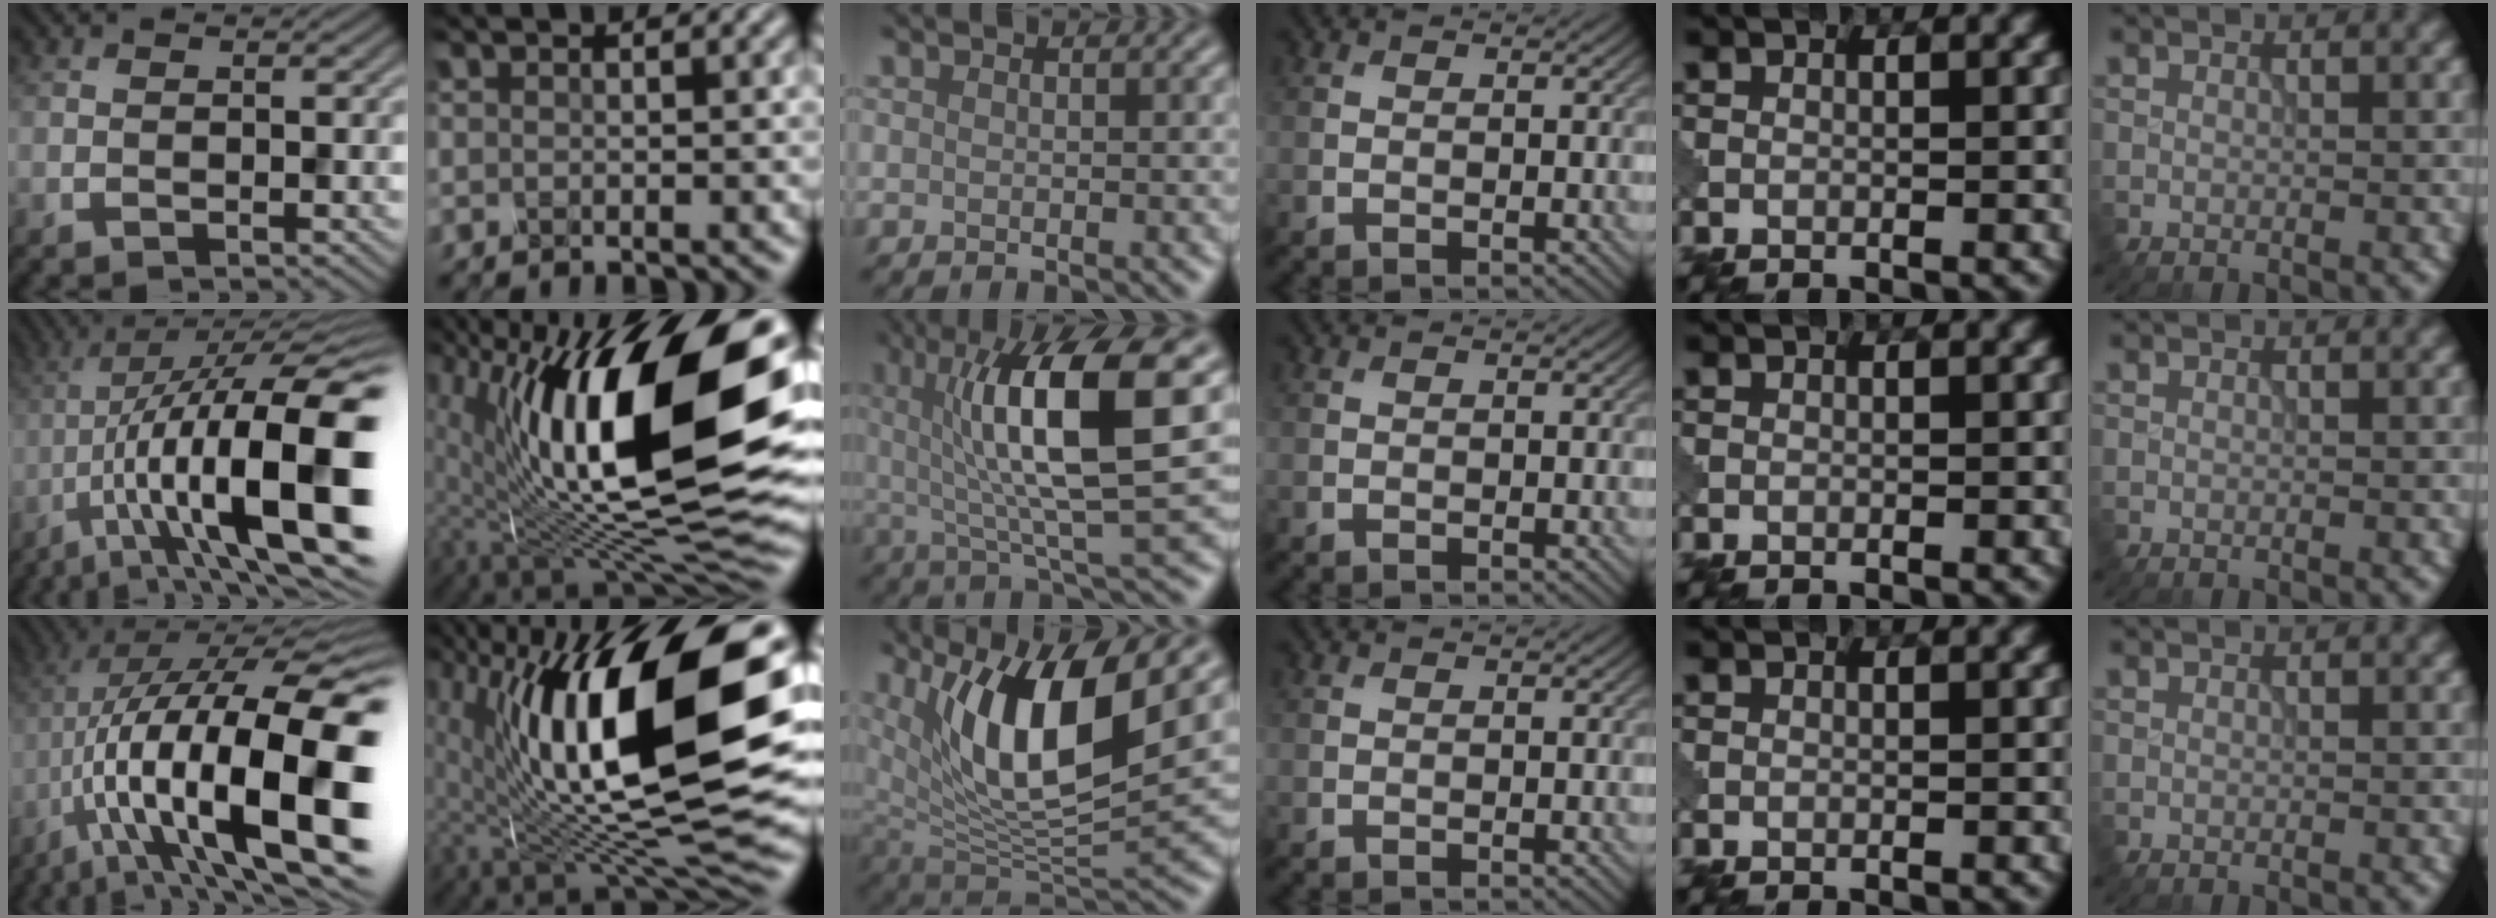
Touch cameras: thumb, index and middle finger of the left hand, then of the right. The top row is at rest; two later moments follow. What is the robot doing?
{"motion": "shake", "object": "plastic piggy bank"}